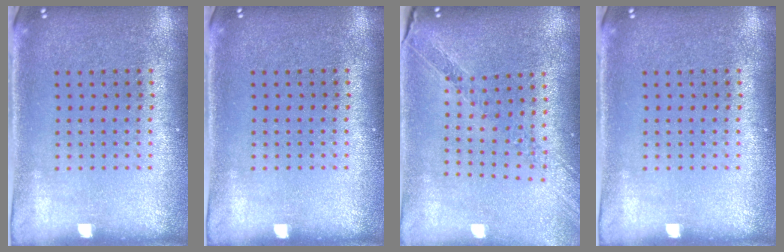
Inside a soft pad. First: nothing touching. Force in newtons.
{"total": 0.0}
{"total": 1.1, "press": 1.1, "slide": 0.2}
{"total": 0.0}